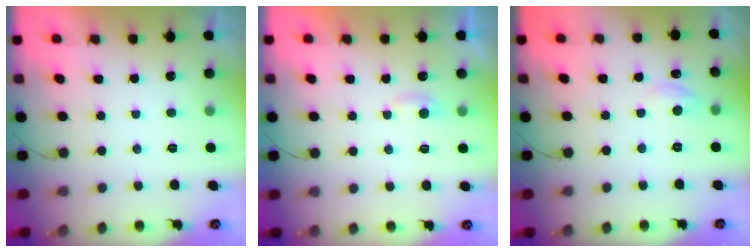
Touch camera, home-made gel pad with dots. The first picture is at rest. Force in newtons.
{"total": 2.8, "press": 2.8, "slide": 0.4}
{"total": 5.5, "press": 5.4, "slide": 0.8}